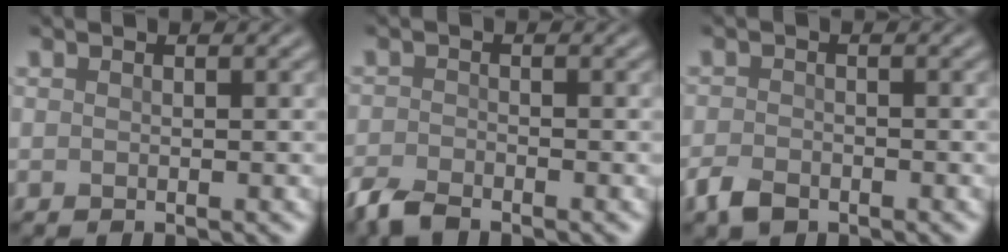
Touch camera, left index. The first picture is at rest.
{"total": 2.7, "force": [-2.3, 0.8, 1.1], "torque": [-0.026, -0.006, -0.054]}
{"total": 2.4, "force": [-1.6, 1.3, 1.1], "torque": [-0.024, -0.003, -0.040]}